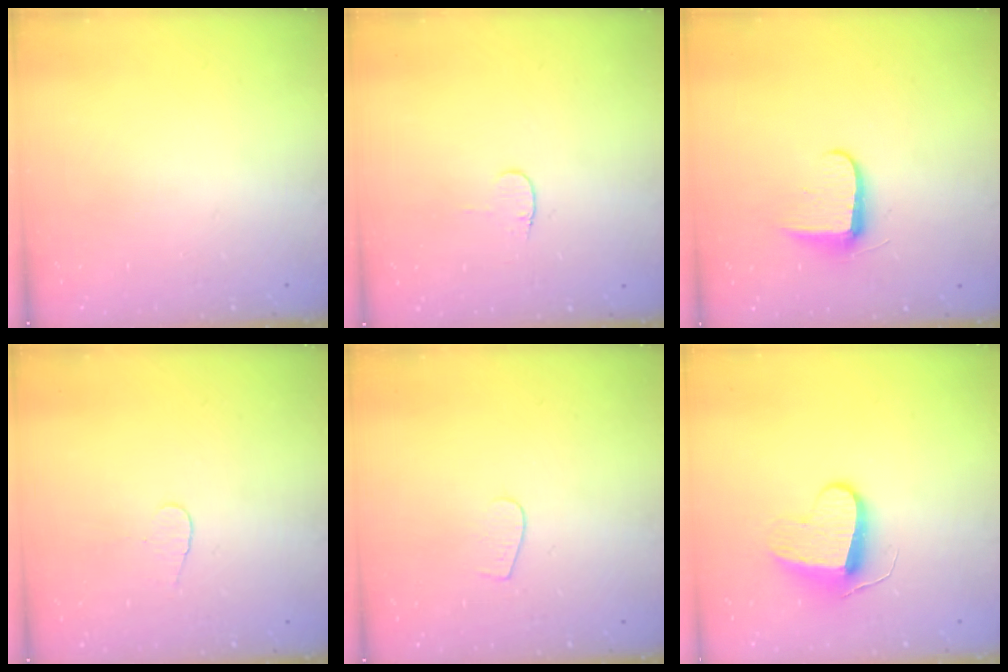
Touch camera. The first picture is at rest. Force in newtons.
{"total": 3.2, "press": 3.1, "slide": 0.4}
{"total": 7.1, "press": 7.0, "slide": 0.9}
{"total": 3.7, "press": 3.7, "slide": 0.4}
{"total": 3.1, "press": 3.1, "slide": 0.2}
{"total": 9.1, "press": 9.0, "slide": 0.6}